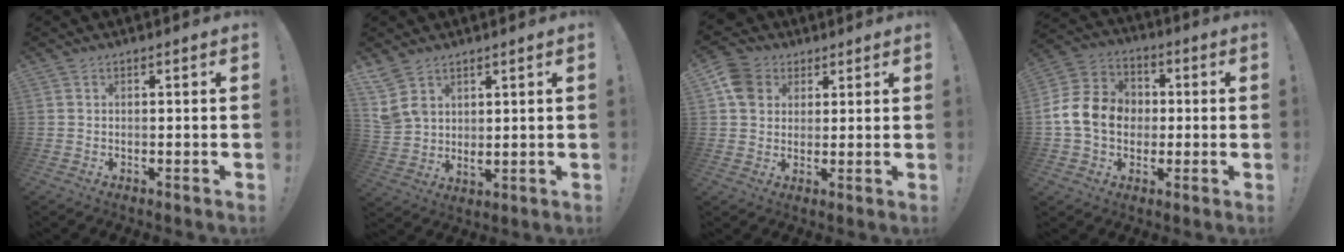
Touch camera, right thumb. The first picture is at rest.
{"total": 7.7, "force": [5.3, 4.4, 3.4], "torque": [-0.057, -0.027, 0.108]}
{"total": 8.6, "force": [3.4, 7.3, 2.9], "torque": [-0.035, -0.009, 0.069]}
{"total": 15.0, "force": [-0.3, 12.7, 8.1], "torque": [-0.137, 0.017, 0.003]}